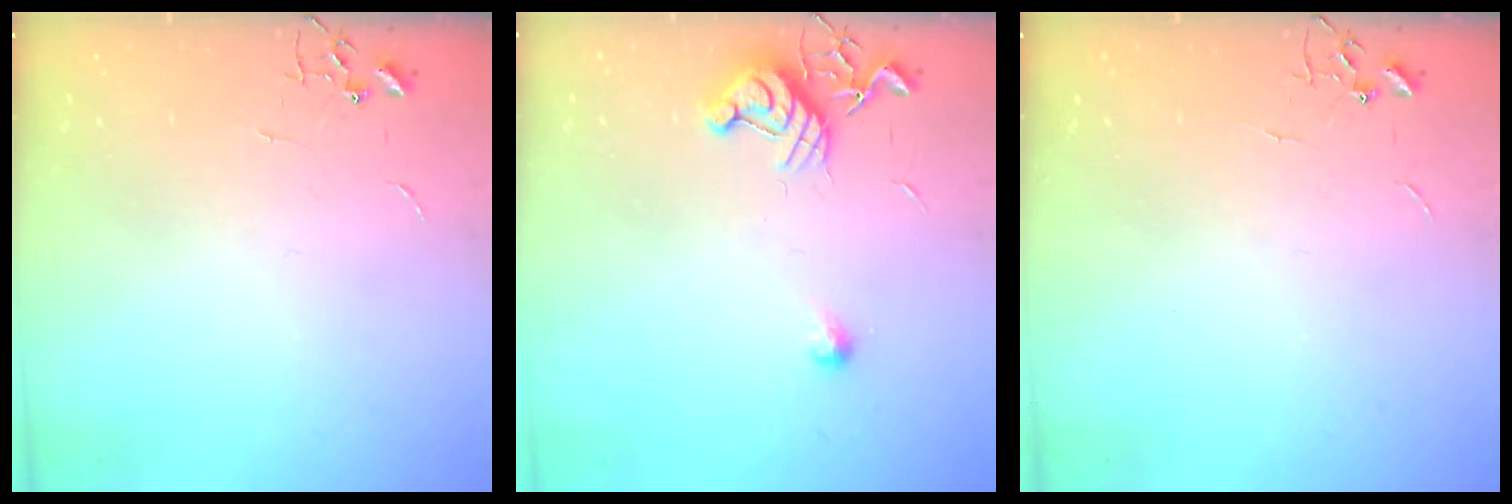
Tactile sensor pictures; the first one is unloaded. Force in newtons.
{"total": 9.8, "press": 9.8, "slide": 1.0}
{"total": 0.0}